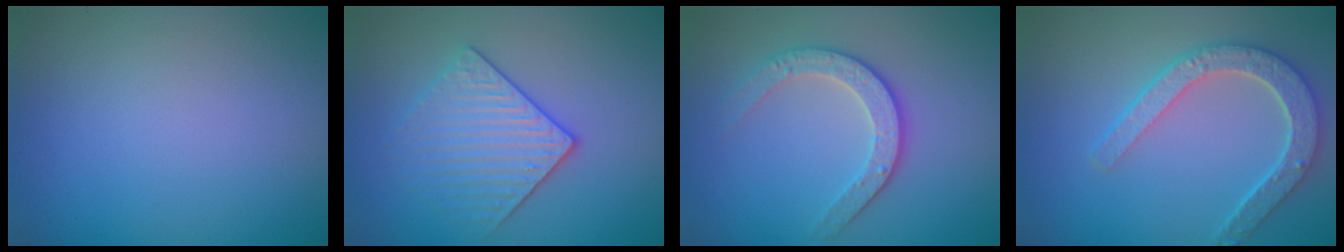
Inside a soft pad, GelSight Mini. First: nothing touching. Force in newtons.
{"total": 3.2, "press": 3.0, "slide": 1.2}
{"total": 2.9, "press": 2.7, "slide": 1.1}
{"total": 4.6, "press": 3.8, "slide": 2.7}